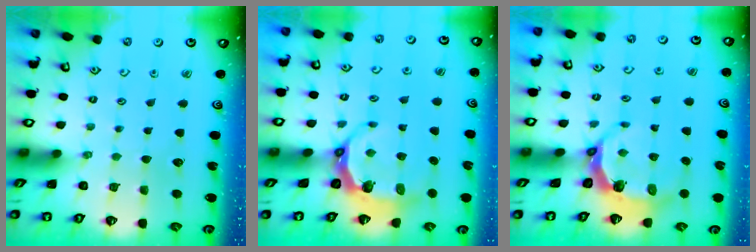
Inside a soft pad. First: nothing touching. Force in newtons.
{"total": 6.2, "press": 5.3, "slide": 3.2}
{"total": 5.7, "press": 4.4, "slide": 3.6}